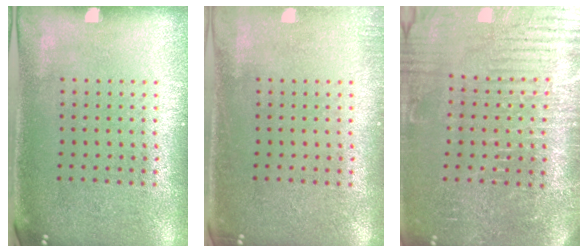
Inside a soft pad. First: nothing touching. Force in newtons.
{"total": 1.1, "press": 1.1, "slide": 0.2}
{"total": 4.5, "press": 4.1, "slide": 1.7}